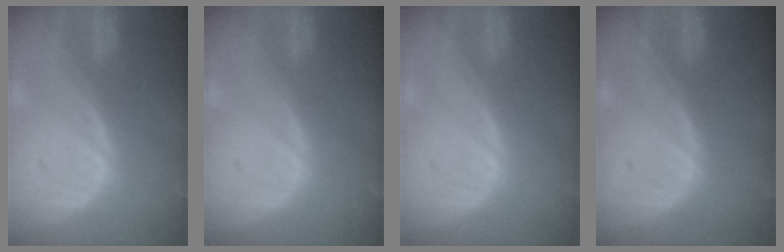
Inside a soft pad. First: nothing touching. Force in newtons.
{"total": 0.0}
{"total": 0.0}
{"total": 0.0}